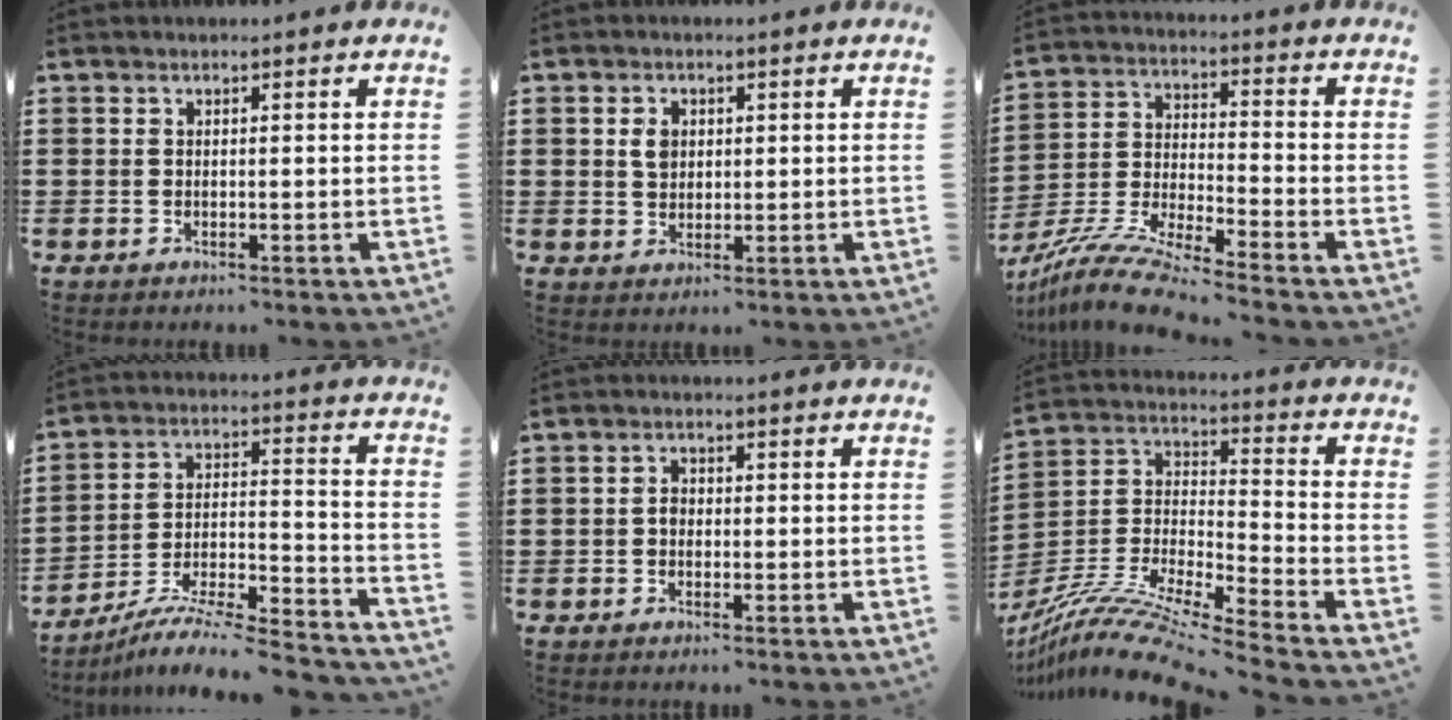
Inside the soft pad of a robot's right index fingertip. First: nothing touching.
{"total": 2.6, "force": [0.6, 1.9, 1.6], "torque": [-0.038, 0.009, 0.011]}
{"total": 9.1, "force": [-8.4, -0.3, 3.5], "torque": [-0.082, -0.004, -0.171]}
{"total": 8.1, "force": [-7.5, 0.2, 2.9], "torque": [-0.045, 0.002, -0.152]}
{"total": 1.6, "force": [-0.3, 1.2, 1.0], "torque": [-0.021, 0.005, -0.006]}
{"total": 11.2, "force": [-10.0, 0.2, 5.0], "torque": [-0.112, 0.002, -0.208]}